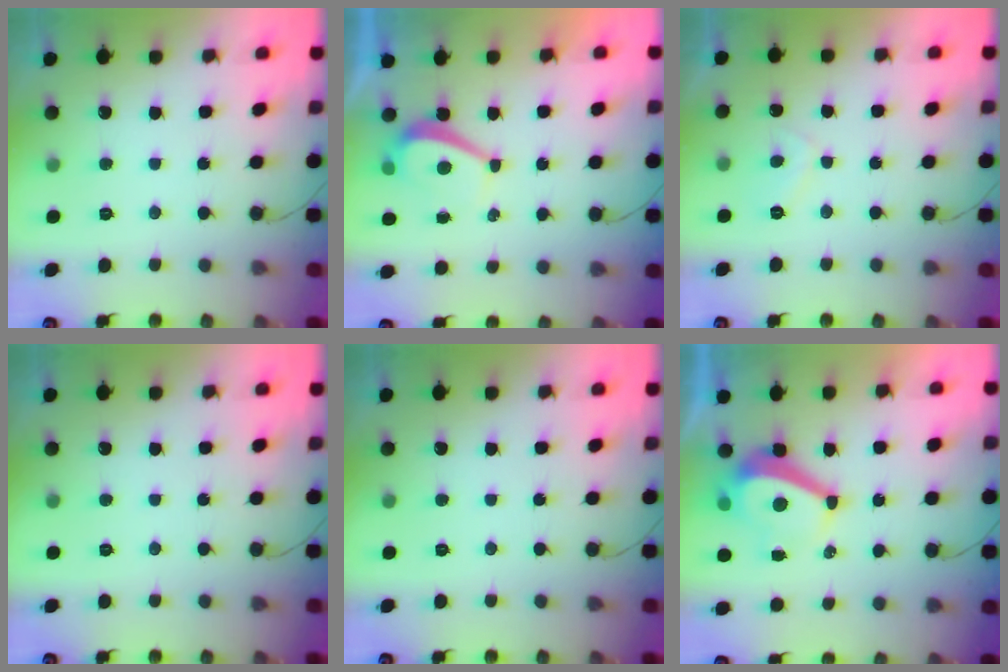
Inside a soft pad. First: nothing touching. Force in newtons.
{"total": 2.8, "press": 2.8, "slide": 0.6}
{"total": 2.7, "press": 2.6, "slide": 0.8}
{"total": 0.0}
{"total": 0.0}
{"total": 7.5, "press": 7.4, "slide": 0.9}